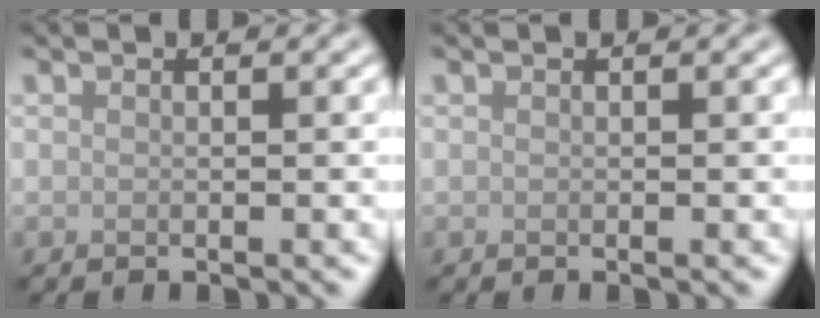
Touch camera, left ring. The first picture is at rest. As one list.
[{"total": 0.0}]